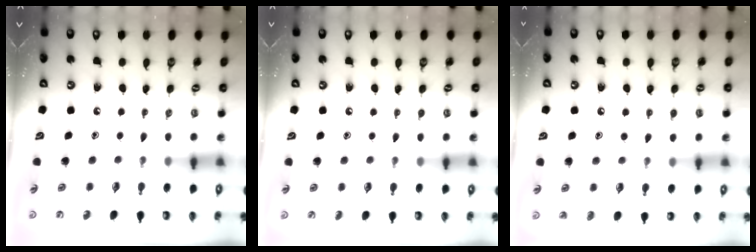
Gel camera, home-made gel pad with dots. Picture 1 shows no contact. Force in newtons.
{"total": 2.7, "press": 2.7, "slide": 0.2}
{"total": 8.2, "press": 8.2, "slide": 0.7}